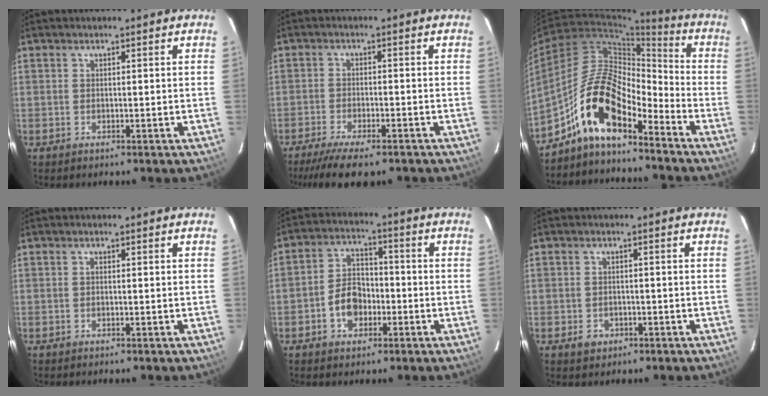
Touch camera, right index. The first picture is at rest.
{"total": 10.7, "force": [-8.5, 2.5, 6.0], "torque": [-0.137, -0.032, -0.142]}
{"total": 13.6, "force": [-9.6, 4.6, 8.5], "torque": [-0.159, 0.024, -0.188]}
{"total": 0.0}
{"total": 7.5, "force": [-2.7, 5.4, 4.3], "torque": [-0.085, 0.023, -0.041]}
{"total": 2.8, "force": [-1.2, 2.3, 0.9], "torque": [-0.019, 0.003, -0.016]}